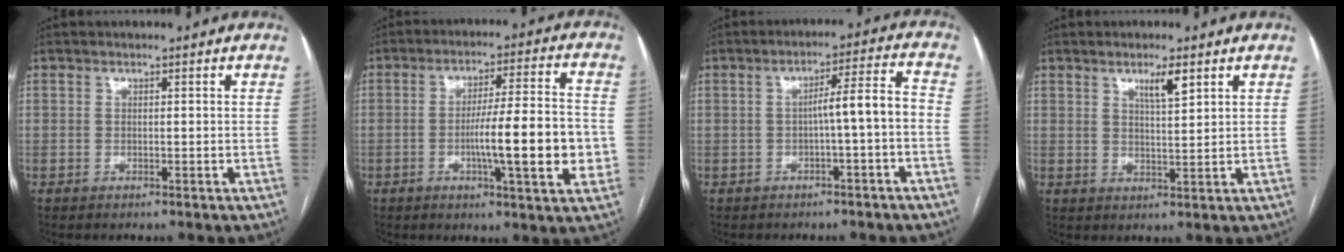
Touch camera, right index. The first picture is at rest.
{"total": 13.8, "force": [-2.7, 1.2, 13.4], "torque": [-0.208, 0.004, -0.041]}
{"total": 6.0, "force": [-1.5, 0.0, 5.8], "torque": [-0.085, 0.023, -0.018]}
{"total": 3.9, "force": [2.3, 0.5, 3.1], "torque": [-0.053, -0.004, 0.041]}